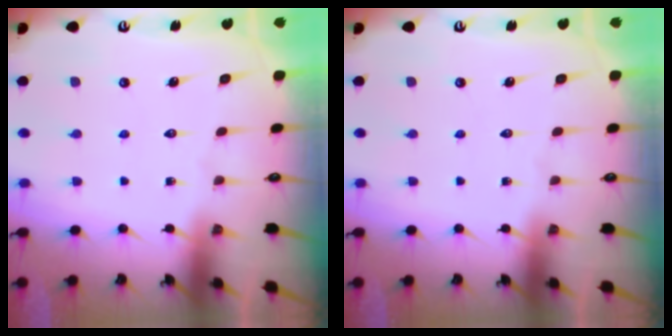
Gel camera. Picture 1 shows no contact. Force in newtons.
{"total": 0.0}